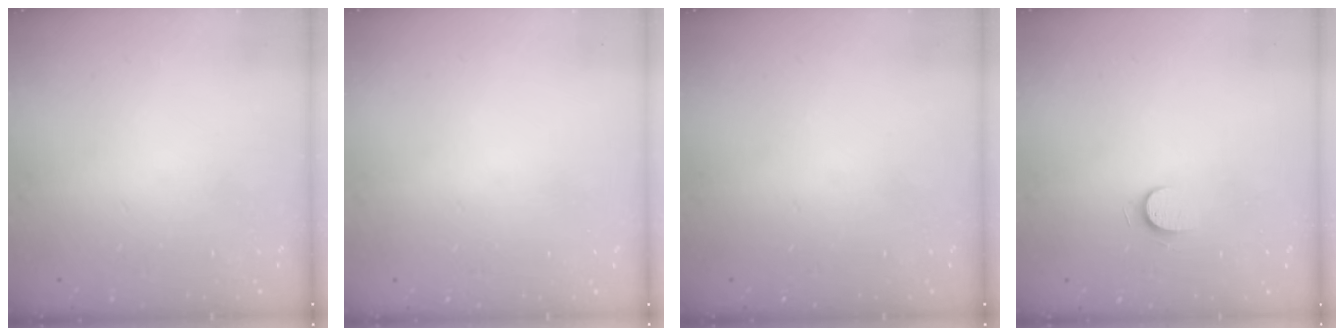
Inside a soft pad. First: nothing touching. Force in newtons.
{"total": 0.8, "press": 0.8, "slide": 0.1}
{"total": 0.0}
{"total": 5.2, "press": 5.2, "slide": 0.6}